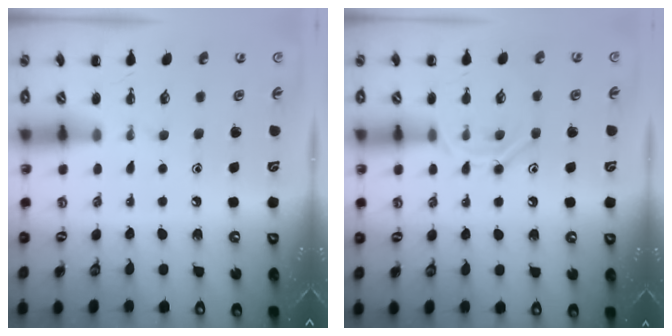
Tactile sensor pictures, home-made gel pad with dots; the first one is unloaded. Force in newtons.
{"total": 10.8, "press": 10.7, "slide": 0.6}